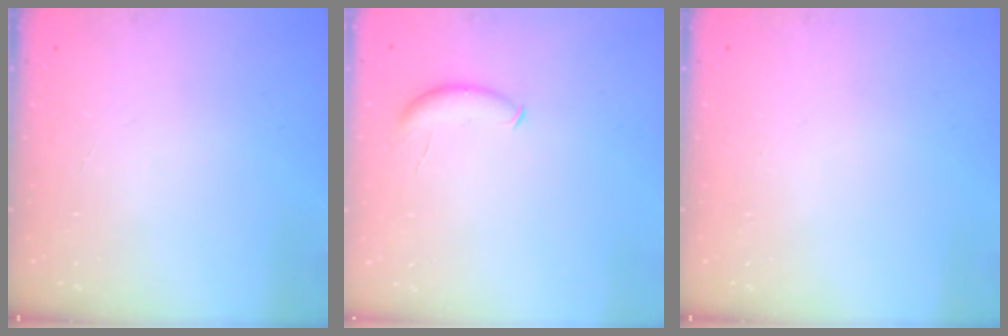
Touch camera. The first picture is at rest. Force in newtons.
{"total": 6.8, "press": 6.8, "slide": 0.6}
{"total": 0.0}